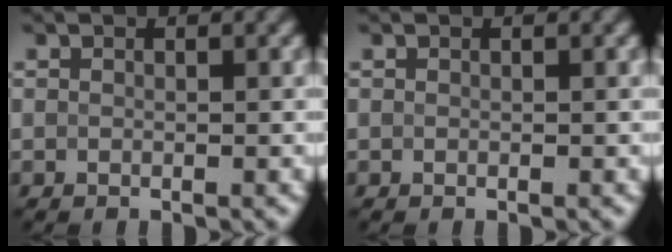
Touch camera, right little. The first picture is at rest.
{"total": 0.0}